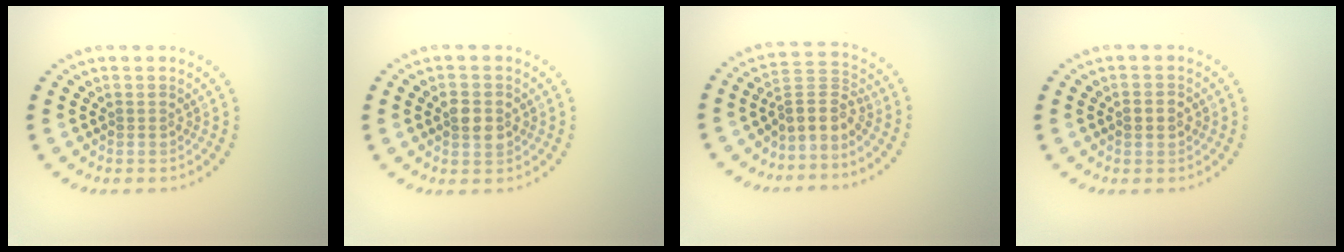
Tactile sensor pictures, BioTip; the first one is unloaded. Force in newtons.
{"total": 2.6, "press": 2.6, "slide": 0.1}
{"total": 3.0, "press": 2.1, "slide": 2.1}
{"total": 1.8, "press": 1.8, "slide": 0.1}